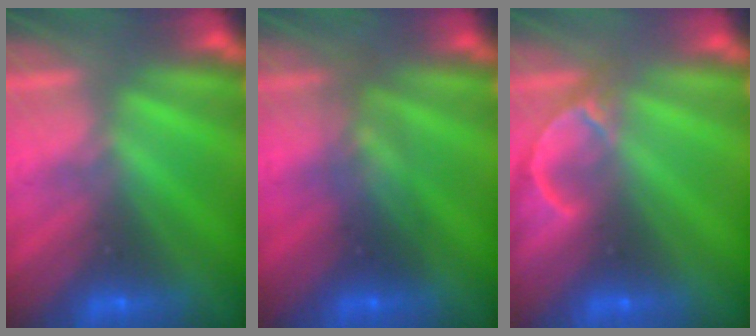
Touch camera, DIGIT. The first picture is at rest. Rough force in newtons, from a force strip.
{"total": 2.9}
{"total": 4.9}